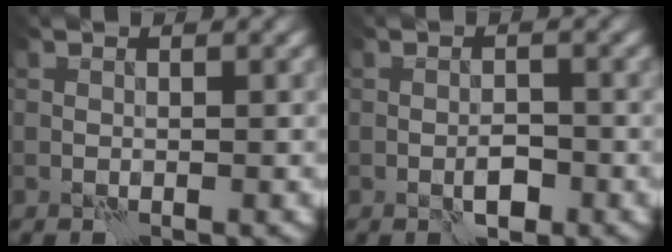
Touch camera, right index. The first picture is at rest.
{"total": 1.9, "force": [-1.0, 0.8, 1.4], "torque": [-0.023, 0.003, -0.017]}